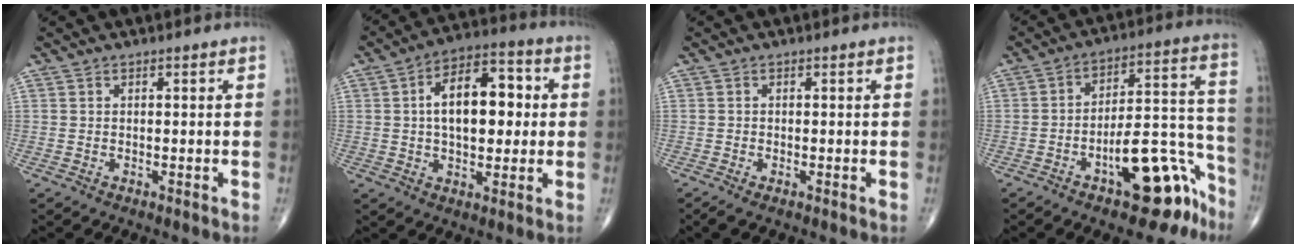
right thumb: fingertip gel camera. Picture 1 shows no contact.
{"total": 14.3, "force": [1.6, 7.8, 11.8], "torque": [-0.157, 0.020, 0.019]}
{"total": 1.2, "force": [-0.7, 0.3, 1.0], "torque": [-0.026, -0.005, -0.018]}
{"total": 16.8, "force": [-9.6, 6.8, 12.0], "torque": [-0.113, 0.104, -0.137]}